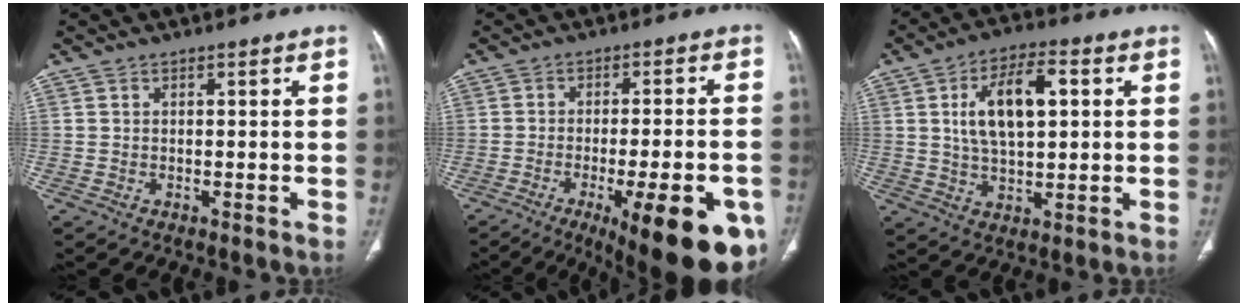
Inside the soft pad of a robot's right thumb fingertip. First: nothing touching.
{"total": 21.8, "force": [-10.1, 6.6, 18.2], "torque": [-0.177, 0.022, -0.129]}
{"total": 11.4, "force": [2.6, 5.7, 9.5], "torque": [-0.157, 0.004, 0.046]}